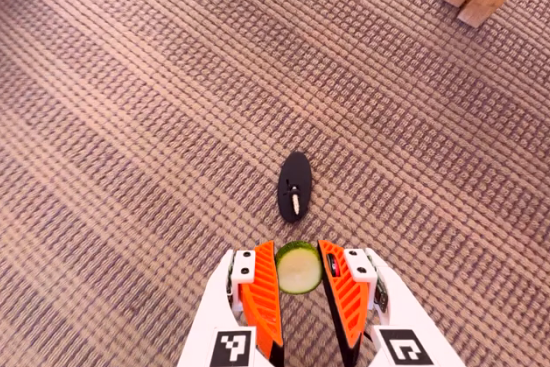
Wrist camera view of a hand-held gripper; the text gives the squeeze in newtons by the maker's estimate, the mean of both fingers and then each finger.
{"total": 10.1, "left": 10.7, "right": 9.4}